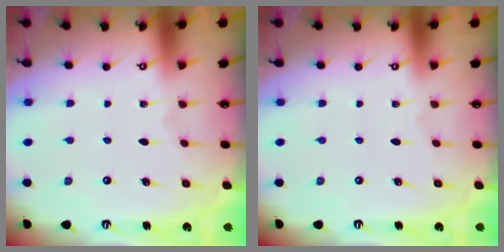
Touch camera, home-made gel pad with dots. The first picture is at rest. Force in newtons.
{"total": 0.0}